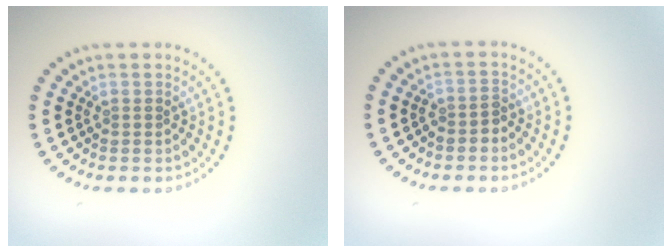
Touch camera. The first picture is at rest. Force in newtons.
{"total": 1.2, "press": 1.0, "slide": 0.7}